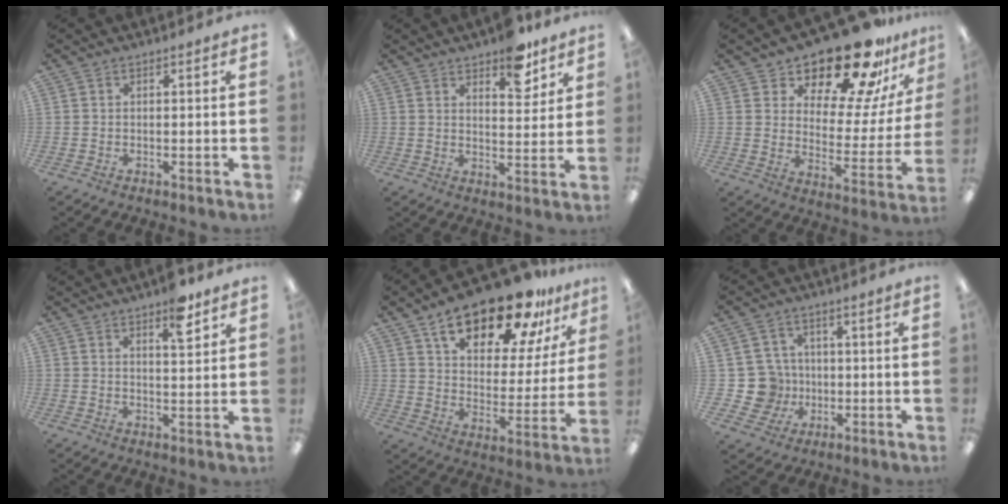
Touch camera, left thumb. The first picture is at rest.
{"total": 9.2, "force": [6.6, 4.1, 4.9], "torque": [-0.042, -0.040, 0.108]}
{"total": 20.5, "force": [17.4, 5.9, 9.1], "torque": [-0.148, -0.136, 0.294]}
{"total": 6.8, "force": [4.6, 2.1, 4.5], "torque": [-0.053, -0.023, 0.071]}
{"total": 20.6, "force": [14.5, 8.8, 11.7], "torque": [-0.182, -0.082, 0.245]}
{"total": 9.9, "force": [-0.8, 9.5, 2.6], "torque": [-0.070, 0.009, -0.005]}